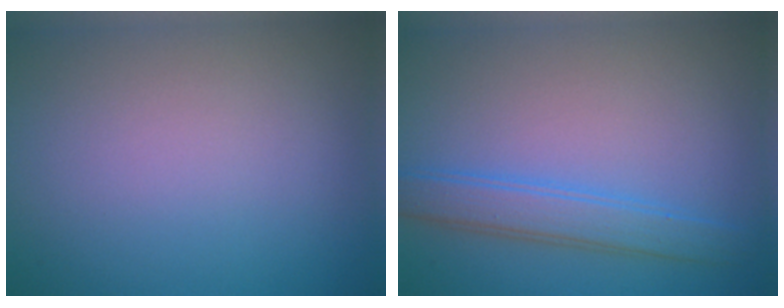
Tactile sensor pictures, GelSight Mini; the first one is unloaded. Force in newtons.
{"total": 4.4, "press": 4.4, "slide": 0.2}